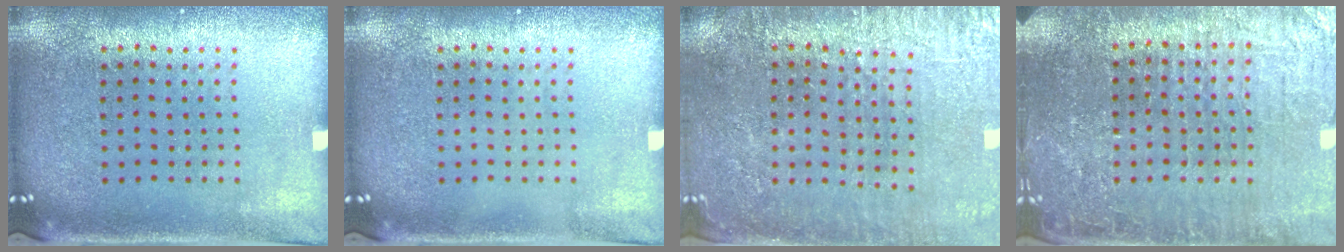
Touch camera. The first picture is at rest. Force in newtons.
{"total": 0.0}
{"total": 2.9, "press": 2.8, "slide": 0.9}
{"total": 4.4, "press": 4.2, "slide": 1.4}